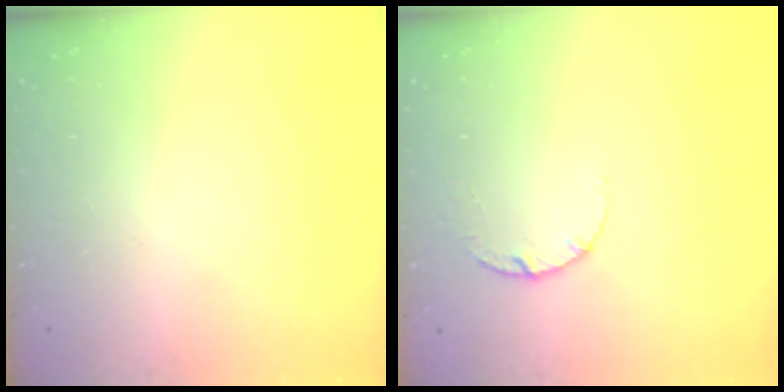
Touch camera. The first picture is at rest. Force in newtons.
{"total": 3.6, "press": 3.5, "slide": 0.5}